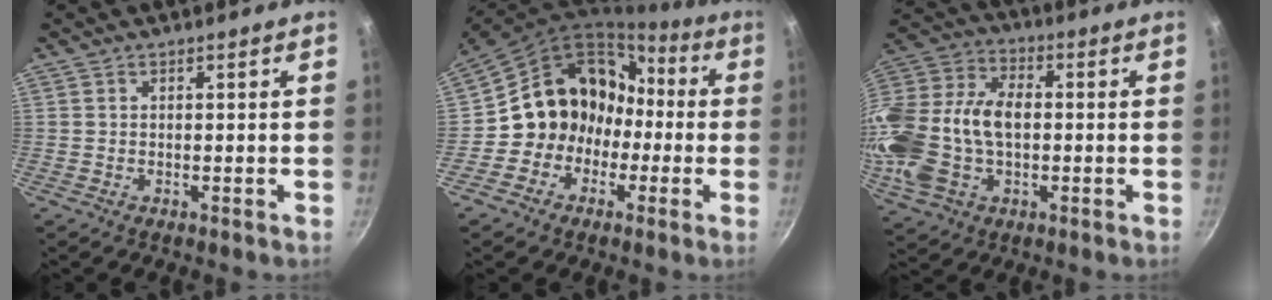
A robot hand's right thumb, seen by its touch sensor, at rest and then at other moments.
{"total": 15.5, "force": [-2.1, 13.8, 6.8], "torque": [-0.061, 0.077, -0.035]}
{"total": 22.1, "force": [-1.3, 14.8, 16.3], "torque": [-0.337, 0.038, -0.024]}